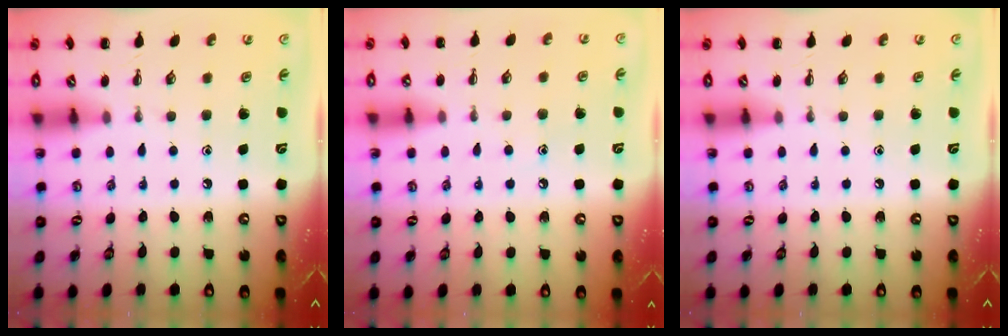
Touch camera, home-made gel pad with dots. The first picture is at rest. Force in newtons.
{"total": 5.4, "press": 5.2, "slide": 1.6}
{"total": 0.0}